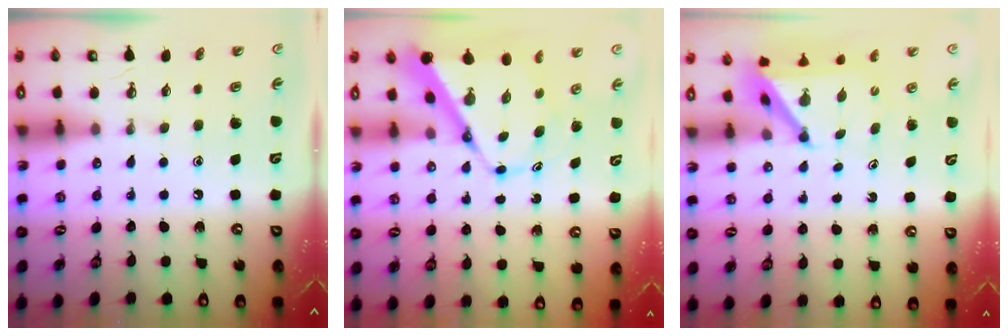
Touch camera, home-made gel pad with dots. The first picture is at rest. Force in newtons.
{"total": 10.8, "press": 10.8, "slide": 1.1}
{"total": 4.3, "press": 4.3, "slide": 0.4}